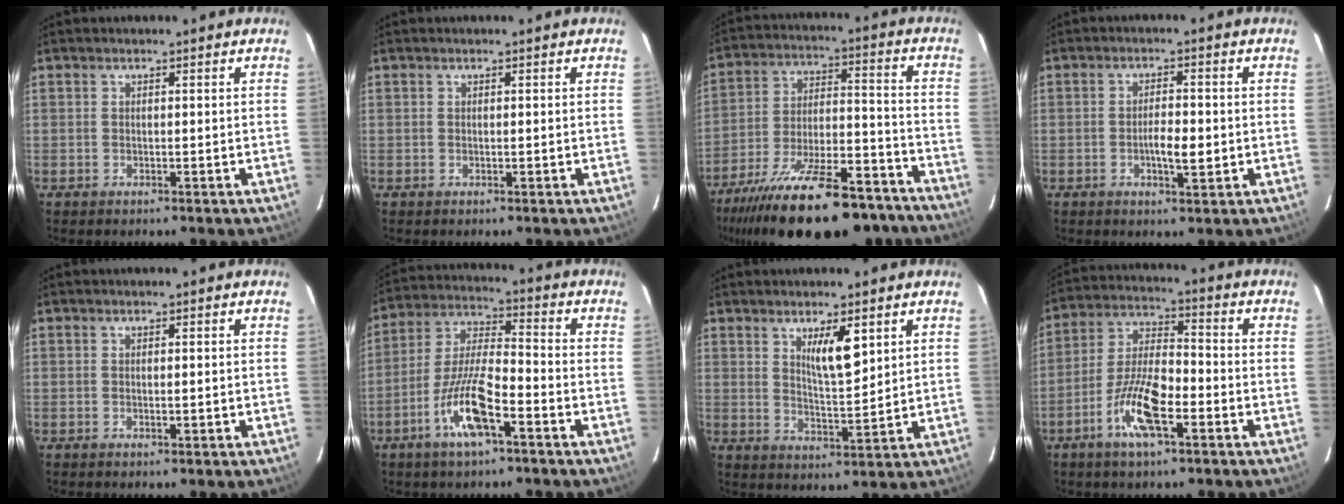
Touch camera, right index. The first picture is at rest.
{"total": 0.0}
{"total": 25.7, "force": [-19.6, 6.2, 15.5], "torque": [-0.229, -0.002, -0.310]}
{"total": 3.9, "force": [-0.7, 1.1, 3.7], "torque": [-0.069, 0.001, -0.009]}
{"total": 1.1, "force": [-0.3, 0.5, 1.0], "torque": [-0.021, -0.001, -0.002]}
{"total": 12.0, "force": [-5.7, 2.5, 10.2], "torque": [-0.213, -0.001, -0.108]}
{"total": 6.4, "force": [2.9, 1.5, 5.5], "torque": [-0.097, -0.007, 0.055]}
{"total": 11.4, "force": [-5.0, 3.1, 9.8], "torque": [-0.203, 0.002, -0.093]}